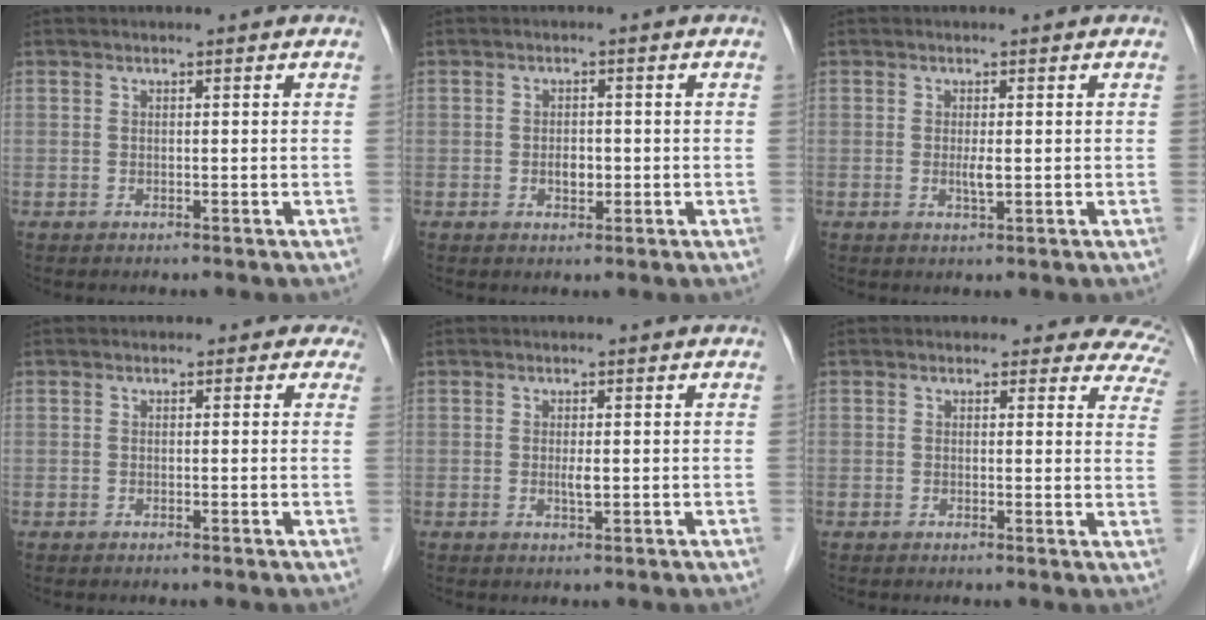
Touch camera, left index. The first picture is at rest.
{"total": 2.2, "force": [-0.7, 1.3, 1.7], "torque": [-0.028, -0.002, -0.009]}
{"total": 1.7, "force": [-0.3, 0.2, 1.7], "torque": [-0.036, -0.008, -0.004]}
{"total": 1.3, "force": [0.6, 1.1, 0.2], "torque": [0.012, -0.005, -0.012]}
{"total": 1.5, "force": [-0.2, 0.2, 1.5], "torque": [-0.028, -0.007, -0.003]}
{"total": 9.5, "force": [8.4, 4.0, 1.4], "torque": [0.038, -0.031, 0.043]}